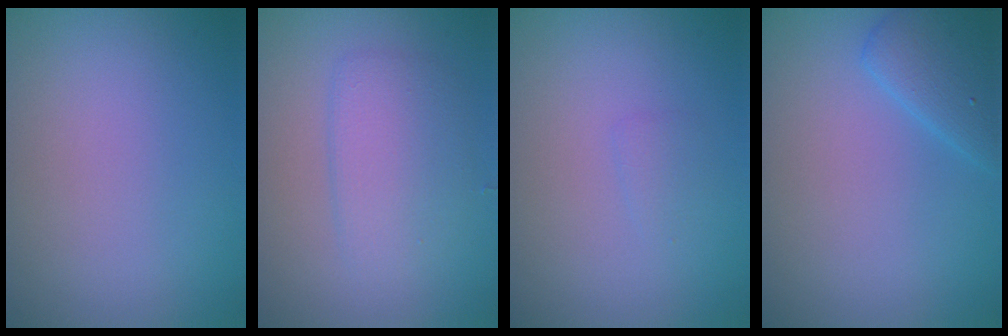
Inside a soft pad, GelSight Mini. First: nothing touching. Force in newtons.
{"total": 2.3, "press": 2.3, "slide": 0.1}
{"total": 0.7, "press": 0.7, "slide": 0.1}
{"total": 2.9, "press": 2.9, "slide": 0.1}